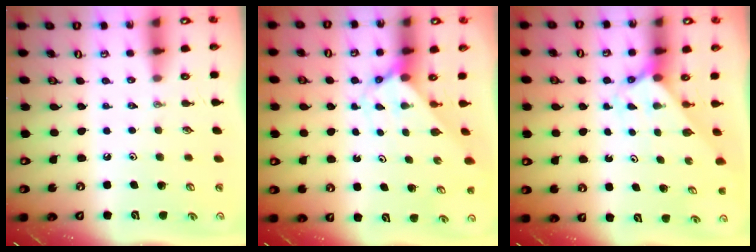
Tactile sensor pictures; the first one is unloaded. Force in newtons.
{"total": 2.3, "press": 2.3, "slide": 0.2}
{"total": 2.1, "press": 2.1, "slide": 0.2}